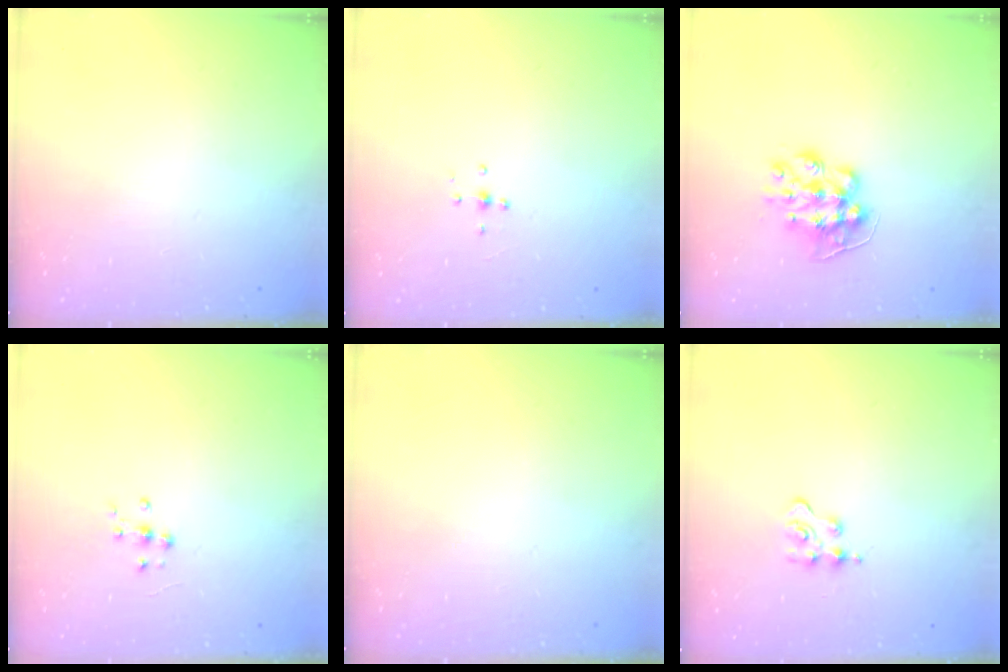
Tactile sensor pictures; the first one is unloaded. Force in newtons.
{"total": 4.0, "press": 4.0, "slide": 0.3}
{"total": 9.2, "press": 9.2, "slide": 0.2}
{"total": 6.3, "press": 6.3, "slide": 0.7}
{"total": 0.0}
{"total": 3.5, "press": 3.5, "slide": 0.4}